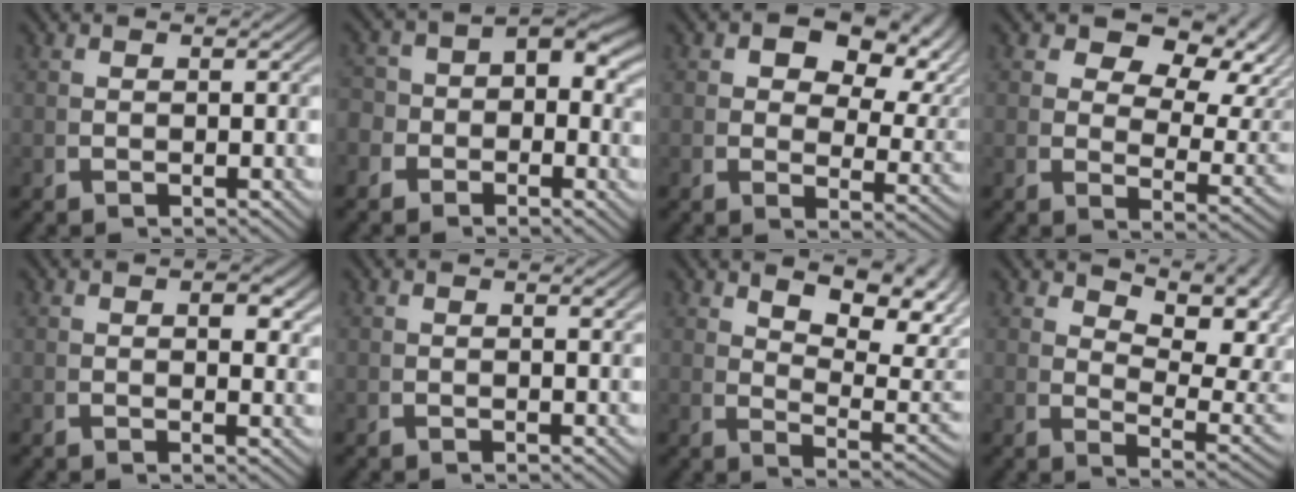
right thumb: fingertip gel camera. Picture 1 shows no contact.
{"total": 5.7, "force": [-0.8, 4.7, 3.1], "torque": [-0.048, -0.012, -0.015]}
{"total": 7.6, "force": [2.7, 4.7, 5.3], "torque": [-0.075, -0.006, 0.040]}
{"total": 8.0, "force": [3.6, 4.8, 5.4], "torque": [-0.077, -0.015, 0.059]}
{"total": 1.9, "force": [0.7, 0.9, 1.6], "torque": [-0.020, -0.004, 0.010]}
{"total": 0.6, "force": [0.2, 0.0, 0.5], "torque": [-0.006, 0.000, 0.005]}
{"total": 7.6, "force": [3.0, 3.6, 6.1], "torque": [-0.088, -0.009, 0.059]}
{"total": 7.1, "force": [2.3, 3.6, 5.6], "torque": [-0.086, -0.016, 0.052]}